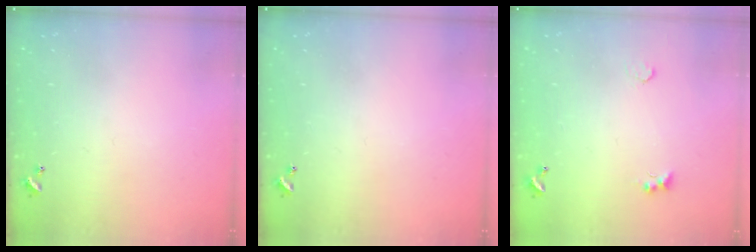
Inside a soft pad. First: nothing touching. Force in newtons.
{"total": 0.0}
{"total": 2.1, "press": 2.1, "slide": 0.5}